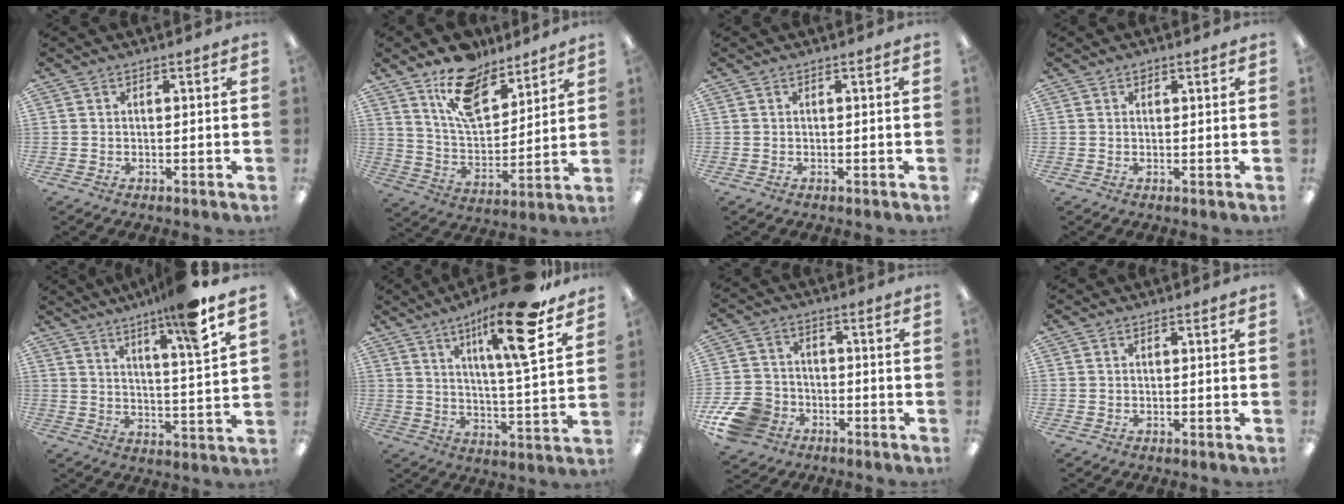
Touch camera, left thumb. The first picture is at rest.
{"total": 14.3, "force": [10.7, 6.6, 6.7], "torque": [-0.117, -0.058, 0.196]}
{"total": 0.0}
{"total": 0.8, "force": [0.6, 0.4, 0.3], "torque": [0.000, -0.003, 0.010]}
{"total": 11.5, "force": [8.3, 0.4, 8.0], "torque": [-0.127, -0.046, 0.129]}
{"total": 17.9, "force": [11.0, 2.7, 13.9], "torque": [-0.225, -0.050, 0.161]}
{"total": 10.9, "force": [-5.6, 8.0, 4.8], "torque": [-0.108, 0.042, -0.099]}
{"total": 0.0}